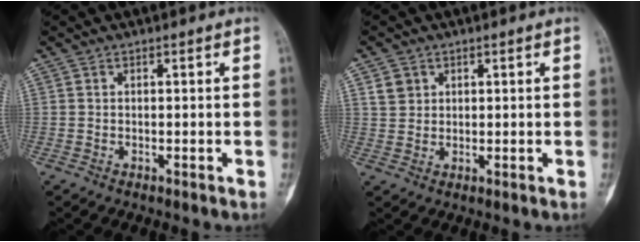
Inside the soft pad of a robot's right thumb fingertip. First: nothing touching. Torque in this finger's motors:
{"motor_torque": [-0.12, -0.07, 0.03, 0.14, -0.01]}